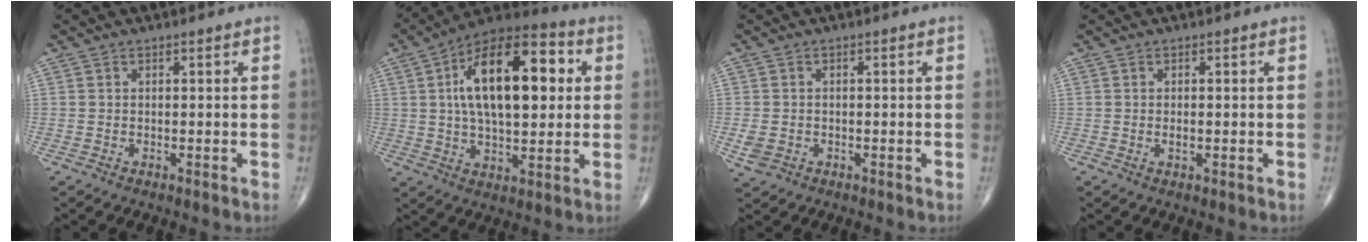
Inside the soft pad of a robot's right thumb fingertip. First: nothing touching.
{"total": 21.2, "force": [4.1, 10.2, 18.2], "torque": [-0.273, 0.017, 0.057]}
{"total": 3.0, "force": [-0.8, 2.3, 1.6], "torque": [-0.038, 0.001, -0.010]}
{"total": 1.0, "force": [-0.1, 0.5, 0.9], "torque": [-0.016, -0.001, -0.002]}